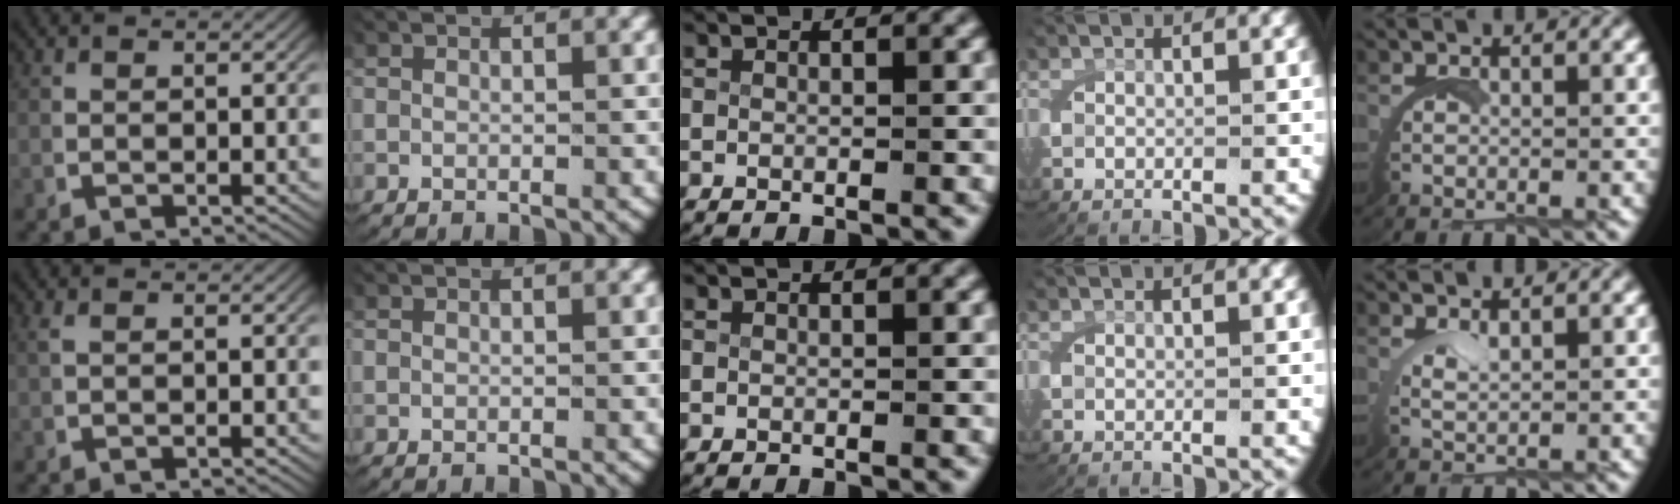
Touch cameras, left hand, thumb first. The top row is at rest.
{"thumb": {"total": 0.6, "force": [0.3, -0.1, 0.5], "torque": [-0.016, 0.002, 0.010]}, "little": {"total": 1.4, "force": [1.2, -0.4, 0.5], "torque": [-0.016, -0.002, 0.028]}}